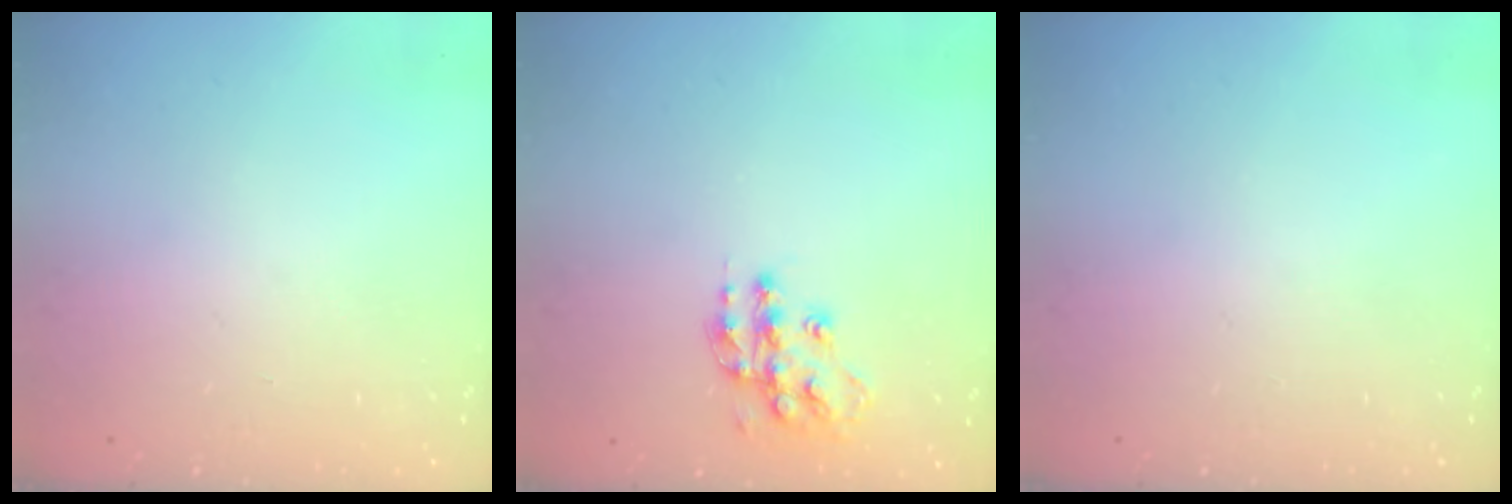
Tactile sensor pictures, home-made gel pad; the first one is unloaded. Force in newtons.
{"total": 13.8, "press": 13.7, "slide": 0.8}
{"total": 0.0}